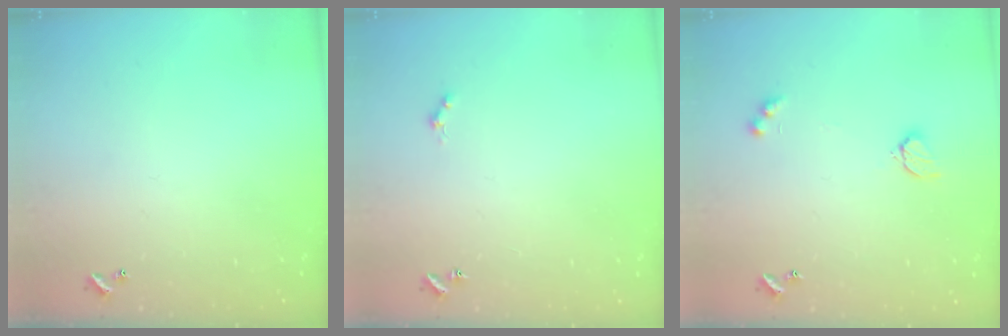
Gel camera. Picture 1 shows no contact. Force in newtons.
{"total": 0.8, "press": 0.6, "slide": 0.4}
{"total": 4.0, "press": 4.0, "slide": 0.6}